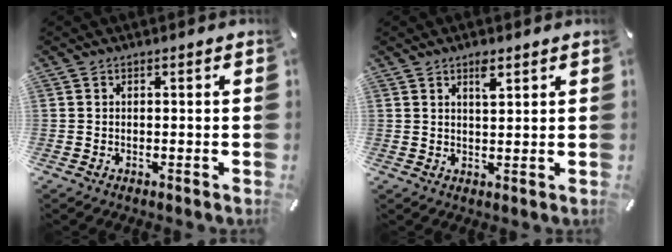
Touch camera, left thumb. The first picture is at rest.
{"total": 3.4, "force": [2.2, 1.1, 2.4], "torque": [-0.036, -0.005, 0.035]}